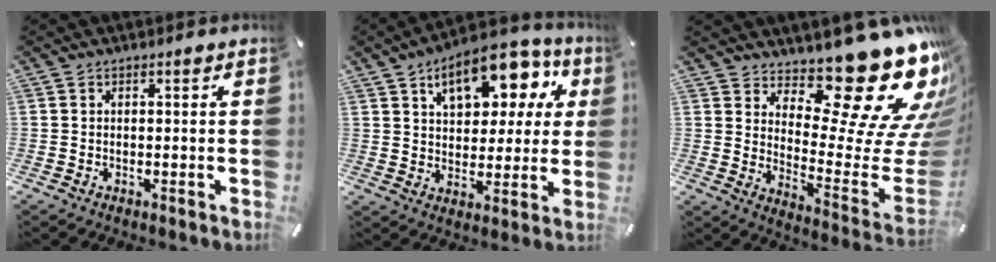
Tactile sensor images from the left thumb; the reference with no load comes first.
{"total": 15.2, "force": [7.4, 8.8, 9.8], "torque": [-0.148, -0.027, 0.128]}
{"total": 25.3, "force": [17.6, 8.5, 16.1], "torque": [-0.177, -0.147, 0.280]}